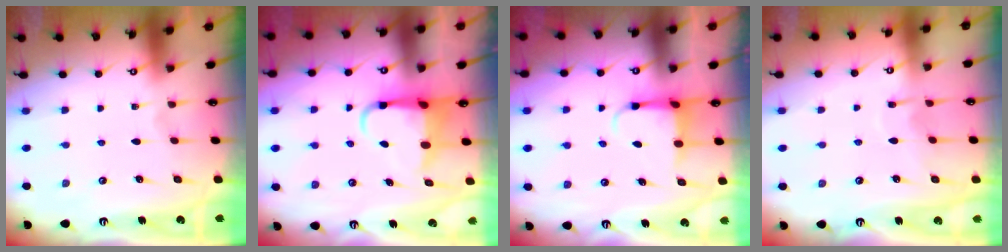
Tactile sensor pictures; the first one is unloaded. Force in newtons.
{"total": 5.7, "press": 5.6, "slide": 1.0}
{"total": 4.0, "press": 3.8, "slide": 1.2}
{"total": 7.4, "press": 7.4, "slide": 0.5}